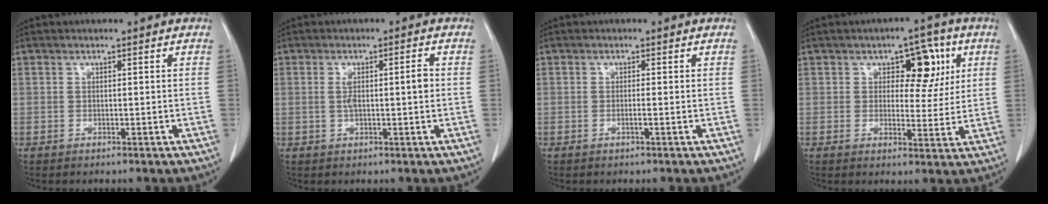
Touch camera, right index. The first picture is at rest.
{"total": 3.7, "force": [0.2, 0.6, 3.6], "torque": [-0.066, 0.009, 0.006]}
{"total": 0.9, "force": [-0.3, -0.2, 0.8], "torque": [-0.014, 0.000, -0.005]}
{"total": 7.3, "force": [2.5, 4.1, 5.5], "torque": [-0.059, 0.016, 0.034]}